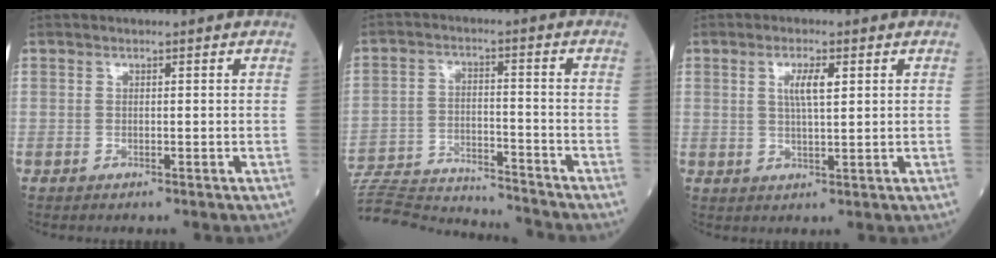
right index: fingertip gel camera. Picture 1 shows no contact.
{"total": 17.8, "force": [-17.4, 1.2, 3.7], "torque": [-0.082, 0.002, -0.265]}
{"total": 3.9, "force": [1.3, 0.6, 3.6], "torque": [-0.068, 0.002, 0.023]}